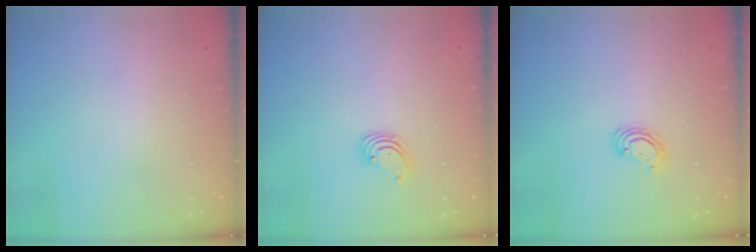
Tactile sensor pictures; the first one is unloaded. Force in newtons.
{"total": 1.8, "press": 1.8, "slide": 0.2}
{"total": 4.9, "press": 4.9, "slide": 0.4}